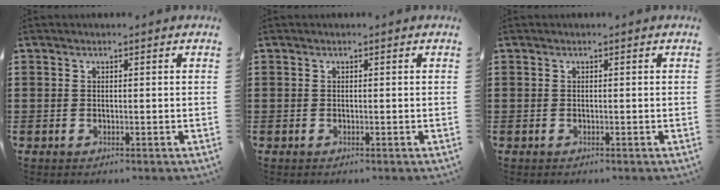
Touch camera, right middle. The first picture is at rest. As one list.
[{"total": 0.0}, {"total": 0.0}]